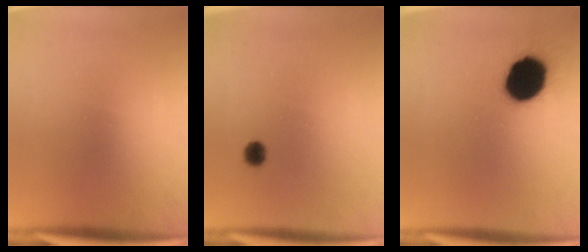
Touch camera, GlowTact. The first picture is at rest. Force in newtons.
{"total": 1.9}
{"total": 15.0}